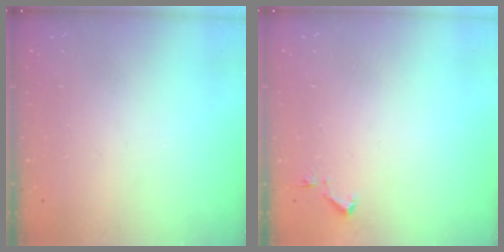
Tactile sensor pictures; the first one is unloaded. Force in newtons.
{"total": 3.5, "press": 3.4, "slide": 0.6}